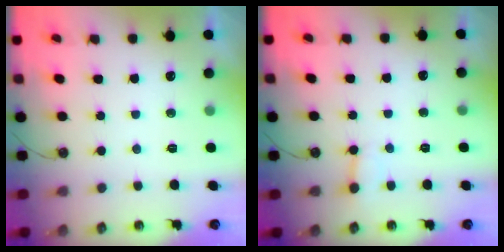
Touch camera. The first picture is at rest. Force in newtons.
{"total": 2.9, "press": 2.9, "slide": 0.3}